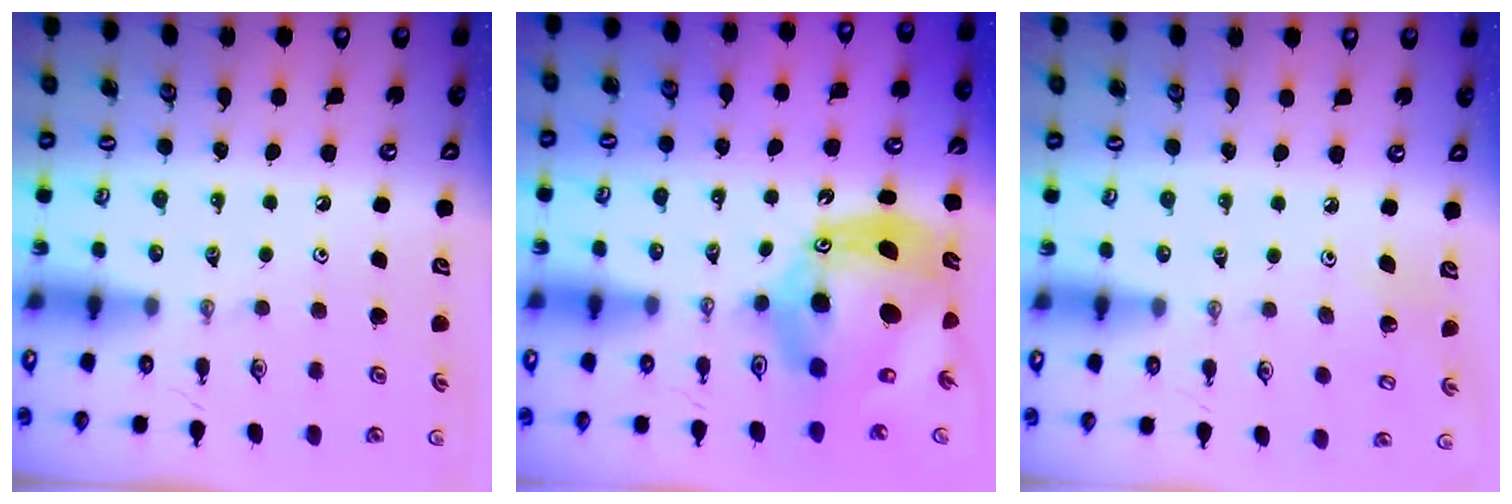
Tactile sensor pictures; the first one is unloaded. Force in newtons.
{"total": 19.1, "press": 19.0, "slide": 1.7}
{"total": 3.4, "press": 3.4, "slide": 0.3}